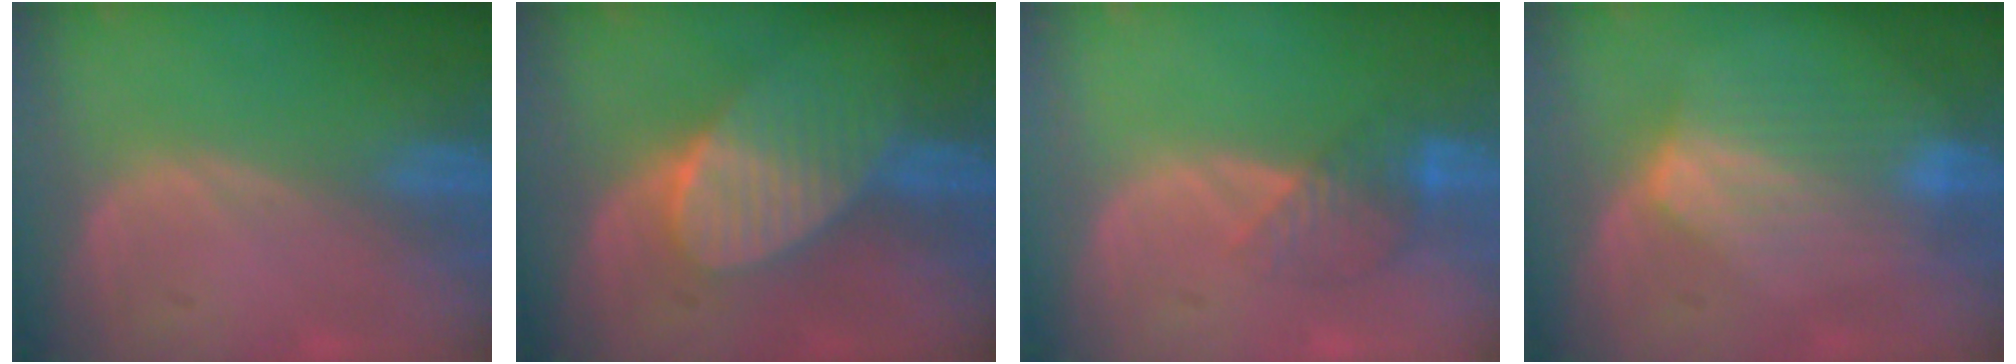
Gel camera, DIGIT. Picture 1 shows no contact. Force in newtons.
{"total": 7.0, "press": 6.9, "slide": 1.2}
{"total": 4.1, "press": 4.0, "slide": 1.2}
{"total": 7.4, "press": 6.6, "slide": 3.2}